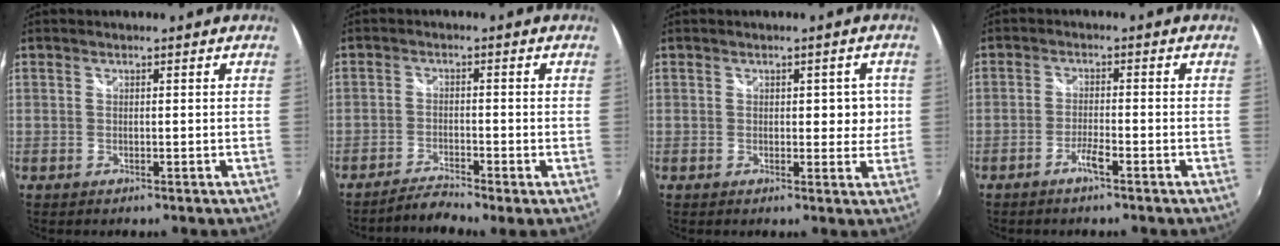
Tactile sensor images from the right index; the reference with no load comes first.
{"total": 2.9, "force": [-2.7, -0.3, 0.9], "torque": [-0.034, -0.003, -0.058]}
{"total": 3.2, "force": [0.3, 2.2, 2.3], "torque": [-0.021, 0.005, 0.006]}
{"total": 2.9, "force": [-2.0, 0.1, 2.1], "torque": [-0.052, -0.001, -0.041]}